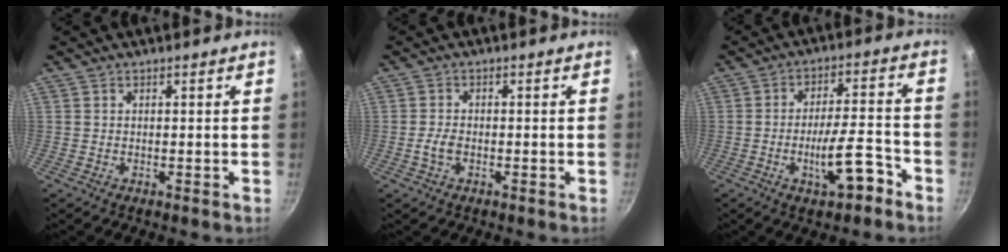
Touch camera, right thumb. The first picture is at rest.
{"total": 2.6, "force": [-0.8, 1.6, 2.0], "torque": [-0.042, 0.011, -0.018]}
{"total": 10.4, "force": [-5.0, 3.3, 8.5], "torque": [-0.119, 0.039, -0.073]}